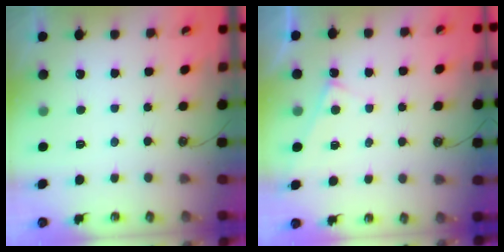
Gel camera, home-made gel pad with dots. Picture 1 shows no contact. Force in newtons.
{"total": 5.5, "press": 5.5, "slide": 0.3}